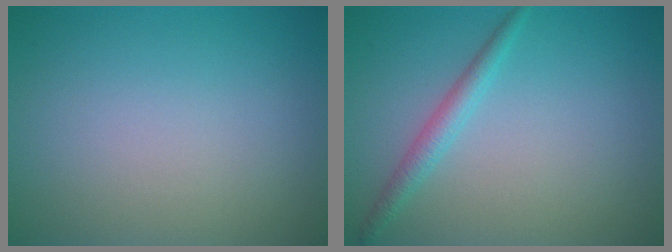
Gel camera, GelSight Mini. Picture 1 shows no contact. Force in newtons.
{"total": 1.9, "press": 1.9, "slide": 0.1}